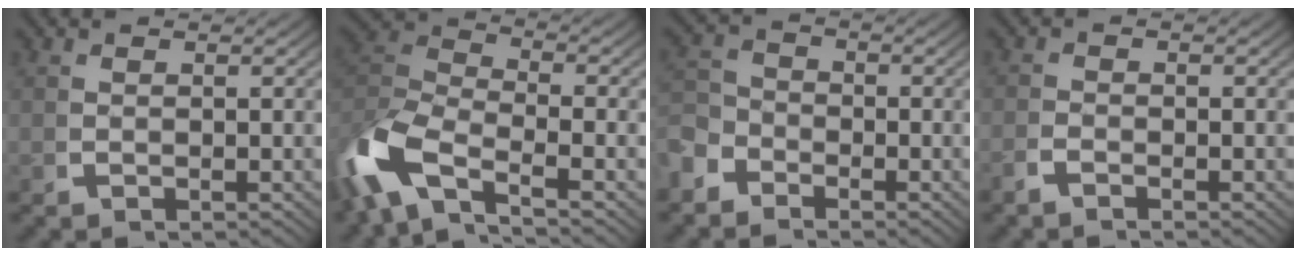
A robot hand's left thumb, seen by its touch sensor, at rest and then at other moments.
{"total": 9.9, "force": [-2.7, 6.9, 6.7], "torque": [-0.178, -0.025, -0.045]}
{"total": 3.8, "force": [-1.5, 3.1, 1.7], "torque": [-0.034, -0.011, -0.029]}
{"total": 1.2, "force": [-1.1, 0.5, 0.3], "torque": [-0.002, -0.002, -0.027]}